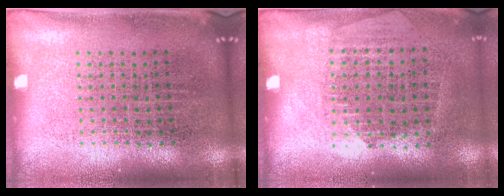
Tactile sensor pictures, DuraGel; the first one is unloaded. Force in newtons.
{"total": 1.3, "press": 1.1, "slide": 0.6}